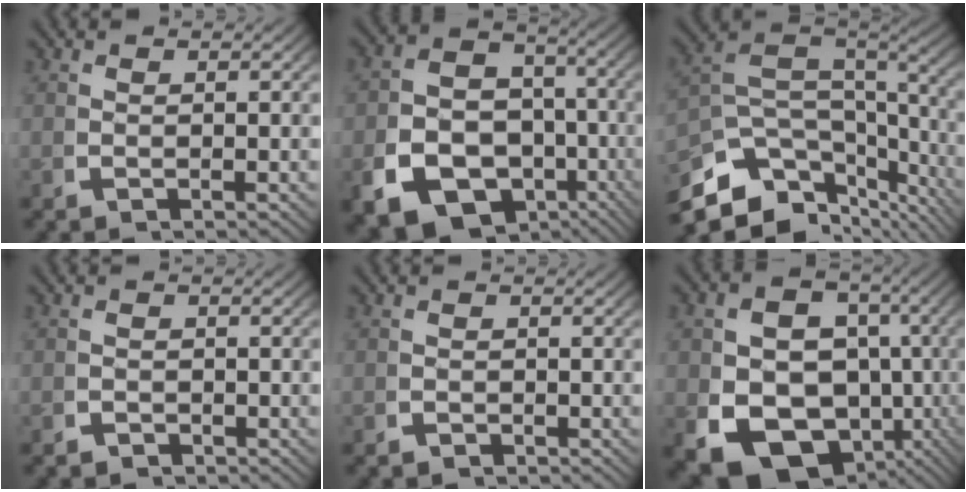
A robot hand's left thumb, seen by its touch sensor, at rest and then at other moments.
{"total": 17.7, "force": [-6.8, 13.7, 8.9], "torque": [-0.195, -0.072, -0.097]}
{"total": 12.8, "force": [-2.6, 8.2, 9.4], "torque": [-0.189, -0.037, -0.028]}
{"total": 1.3, "force": [-1.0, 0.7, 0.2], "torque": [0.000, -0.006, -0.018]}
{"total": 0.9, "force": [-0.7, 0.6, 0.2], "torque": [-0.003, -0.005, -0.012]}
{"total": 16.9, "force": [-5.2, 12.4, 10.2], "torque": [-0.212, -0.088, -0.049]}